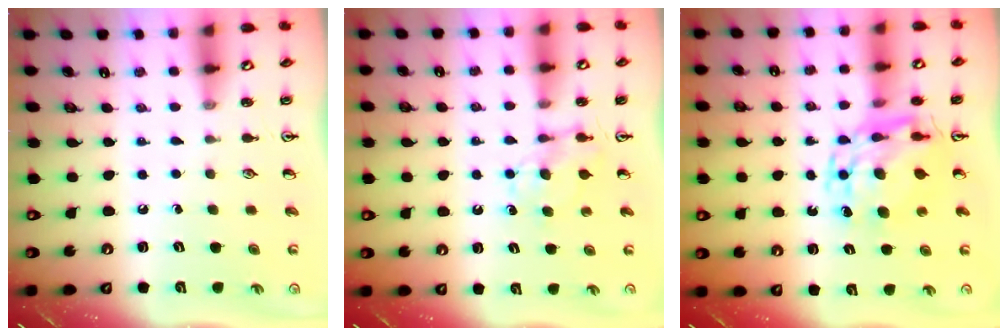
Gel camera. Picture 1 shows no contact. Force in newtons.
{"total": 5.7, "press": 5.7, "slide": 0.3}
{"total": 11.2, "press": 11.1, "slide": 0.9}